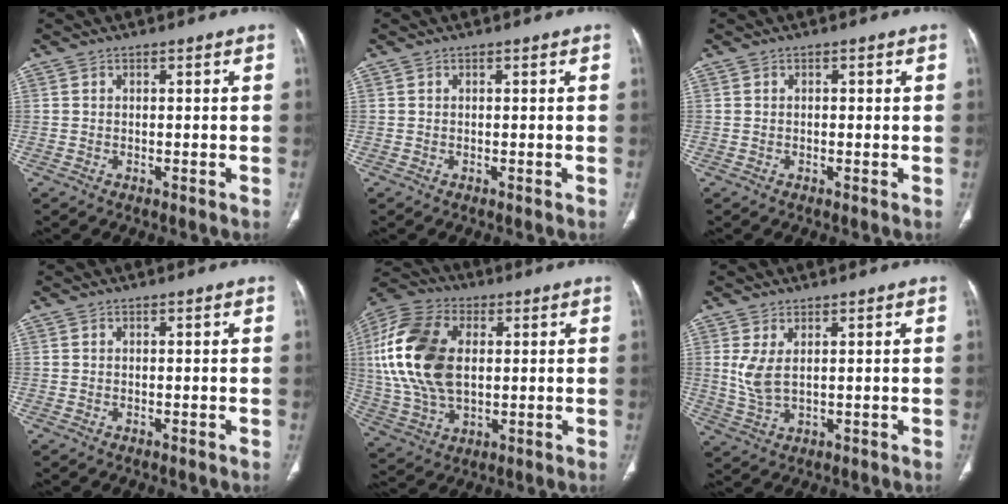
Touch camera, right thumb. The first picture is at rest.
{"total": 0.0}
{"total": 0.5, "force": [0.0, 0.3, 0.4], "torque": [-0.001, 0.000, -0.001]}
{"total": 0.0}
{"total": 20.0, "force": [2.9, 12.3, 15.5], "torque": [-0.319, 0.001, 0.052]}
{"total": 4.8, "force": [1.4, 2.0, 4.1], "torque": [-0.097, -0.009, 0.039]}